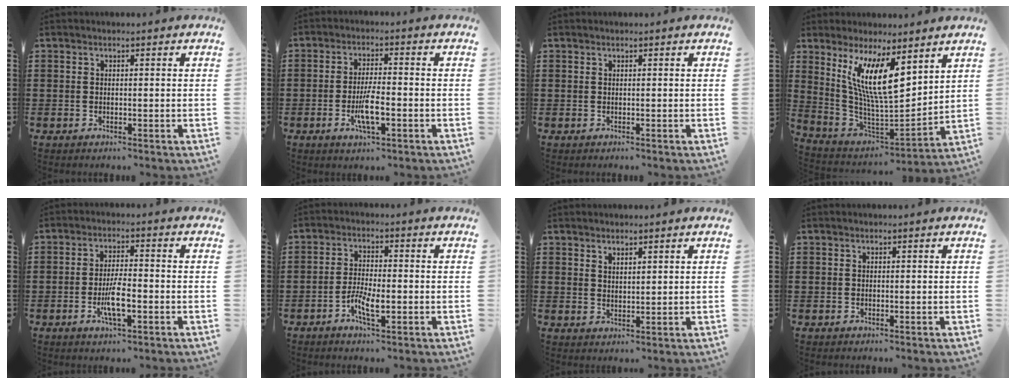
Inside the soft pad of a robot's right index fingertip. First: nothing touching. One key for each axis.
{"total": 5.3, "fx": -1.8, "fy": 1.3, "fz": 4.9, "tx": -0.100, "ty": -0.004, "tz": -0.037}
{"total": 0.0}
{"total": 11.5, "fx": 5.7, "fy": 2.8, "fz": 9.6, "tx": -0.207, "ty": -0.032, "tz": 0.103}
{"total": 5.4, "fx": -1.8, "fy": 1.3, "fz": 4.9, "tx": -0.101, "ty": -0.003, "tz": -0.036}
{"total": 4.8, "fx": -1.8, "fy": 1.3, "fz": 4.3, "tx": -0.089, "ty": -0.001, "tz": -0.038}
{"total": 1.8, "fx": 1.7, "fy": 0.5, "fz": 0.2, "tx": -0.005, "ty": 0.003, "tz": 0.034}
{"total": 0.0}